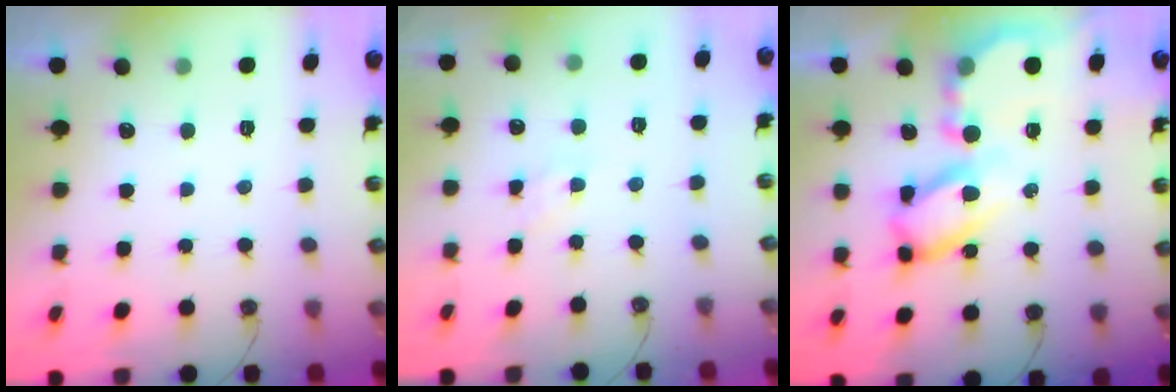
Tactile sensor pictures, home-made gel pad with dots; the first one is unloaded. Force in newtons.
{"total": 2.8, "press": 2.8, "slide": 0.5}
{"total": 16.9, "press": 16.8, "slide": 1.5}